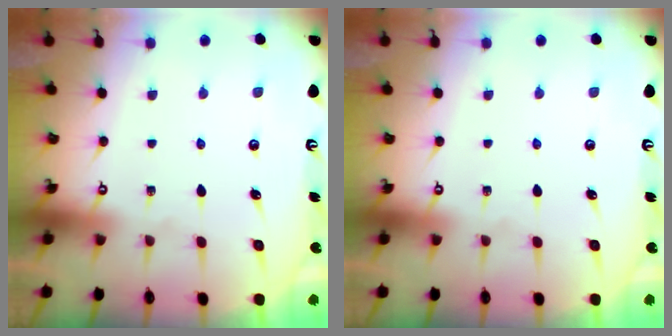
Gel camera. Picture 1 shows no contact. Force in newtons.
{"total": 0.0}